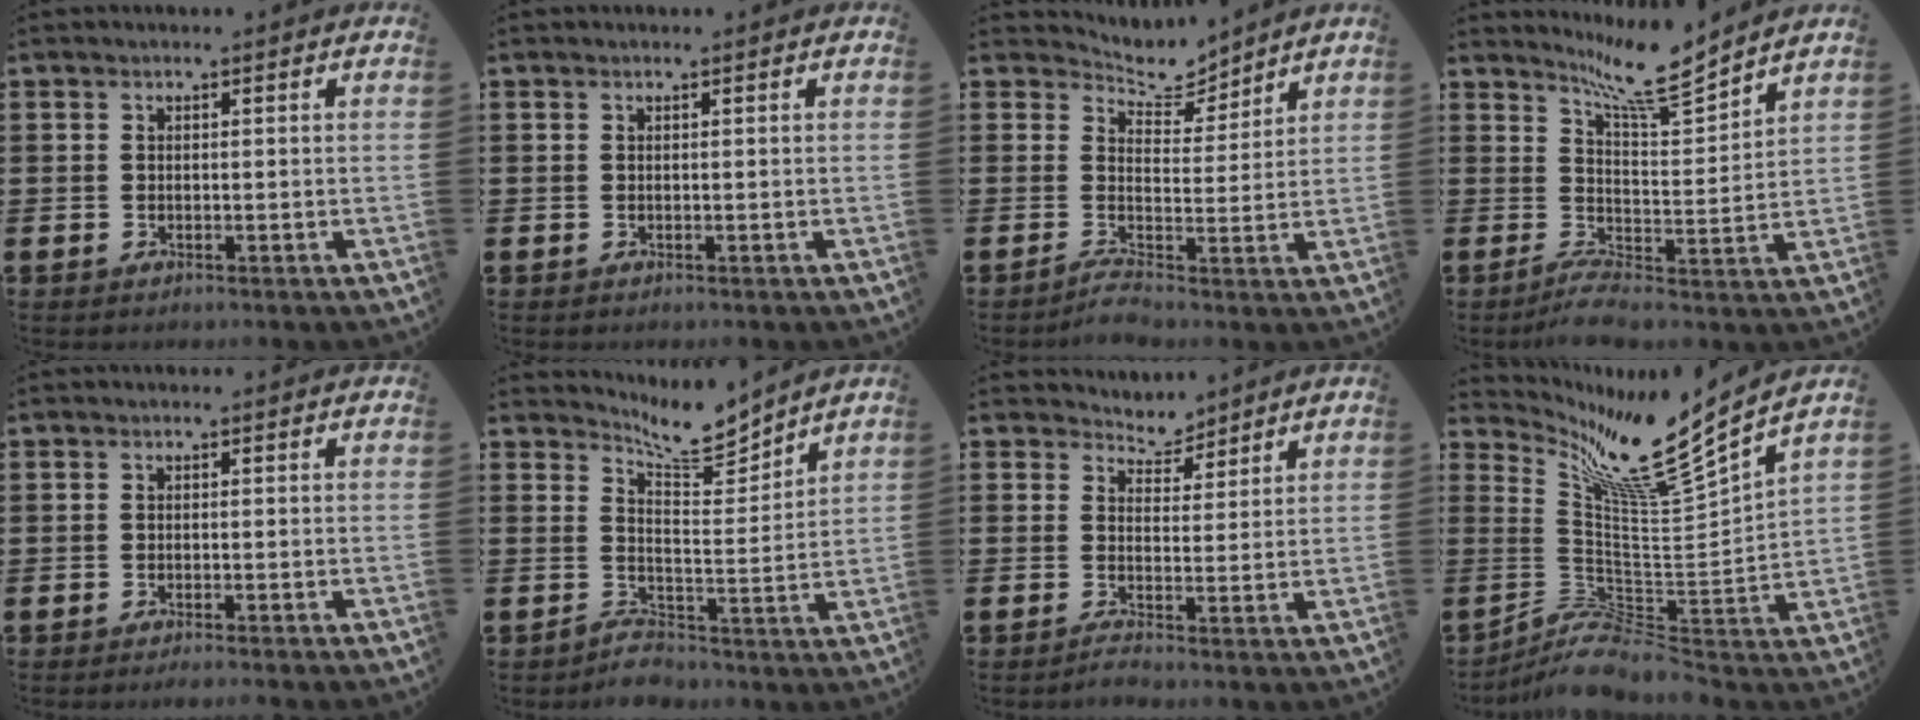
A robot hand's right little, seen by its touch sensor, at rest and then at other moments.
{"total": 0.0}
{"total": 5.2, "force": [3.8, 2.7, 2.4], "torque": [-0.044, -0.029, 0.061]}
{"total": 7.8, "force": [6.1, 1.1, 4.8], "torque": [-0.088, -0.049, 0.100]}
{"total": 0.7, "force": [-0.6, -0.1, 0.3], "torque": [-0.004, -0.003, -0.012]}
{"total": 5.7, "force": [4.2, 3.0, 2.4], "torque": [-0.051, -0.033, 0.073]}
{"total": 2.6, "force": [2.2, 1.2, 0.2], "torque": [-0.001, -0.020, 0.035]}
{"total": 9.9, "force": [4.8, 2.6, 8.3], "torque": [-0.182, -0.047, 0.081]}